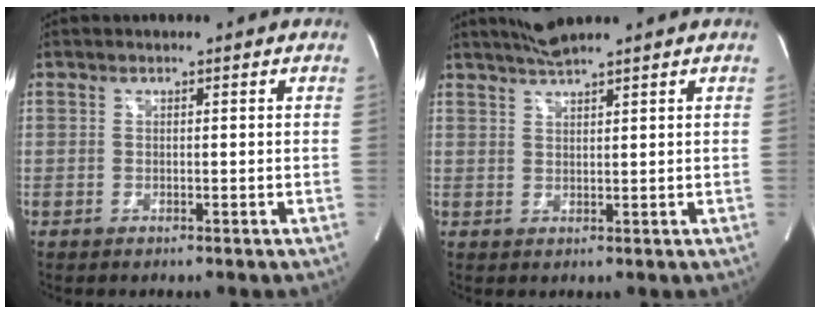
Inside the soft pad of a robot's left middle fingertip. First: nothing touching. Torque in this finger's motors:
{"motor_torque": [0.40, -0.21, -0.03, 0.03]}